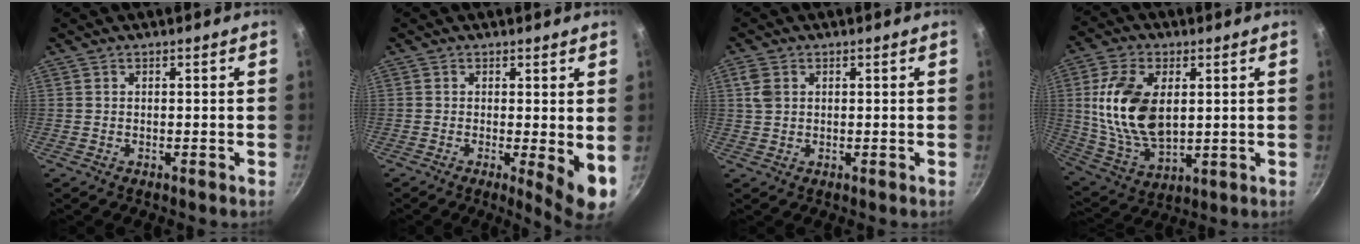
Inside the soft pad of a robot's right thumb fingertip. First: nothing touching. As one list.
[{"total": 6.4, "force": [-0.4, 1.6, 6.2], "torque": [-0.078, -0.014, -0.003]}, {"total": 3.3, "force": [1.0, 2.5, 2.0], "torque": [-0.037, 0.000, 0.018]}, {"total": 16.7, "force": [2.7, 9.9, 13.2], "torque": [-0.237, -0.015, 0.063]}]